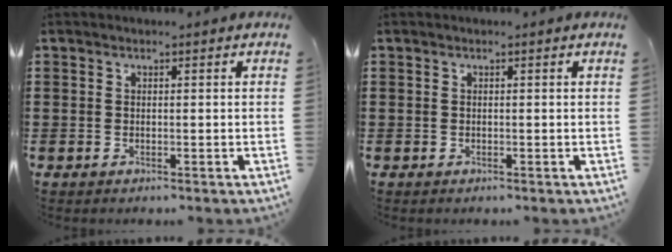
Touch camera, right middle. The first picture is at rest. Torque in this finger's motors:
{"motor_torque": [0.21, -0.20, -0.02, 0.01]}